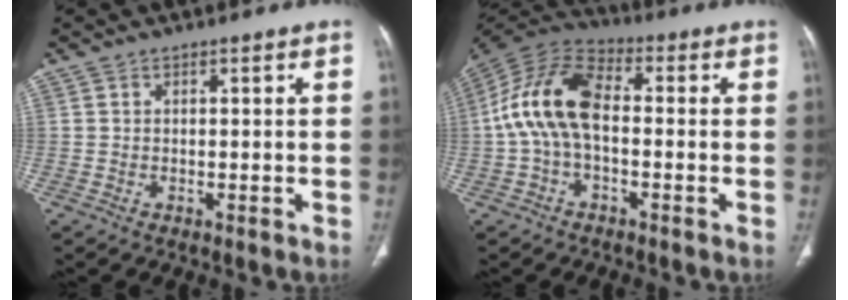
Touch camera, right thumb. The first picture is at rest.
{"total": 13.5, "force": [-0.5, 7.6, 11.1], "torque": [-0.216, 0.038, -0.020]}